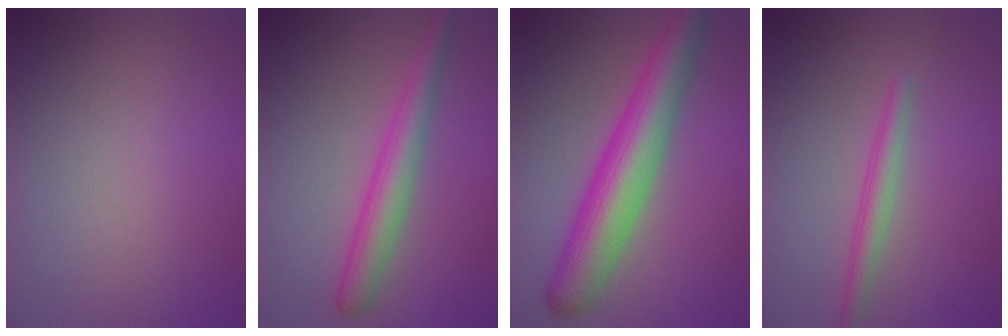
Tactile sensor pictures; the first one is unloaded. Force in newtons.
{"total": 4.2, "press": 4.2, "slide": 0.1}
{"total": 8.5, "press": 8.4, "slide": 0.2}
{"total": 2.3, "press": 2.2, "slide": 0.2}